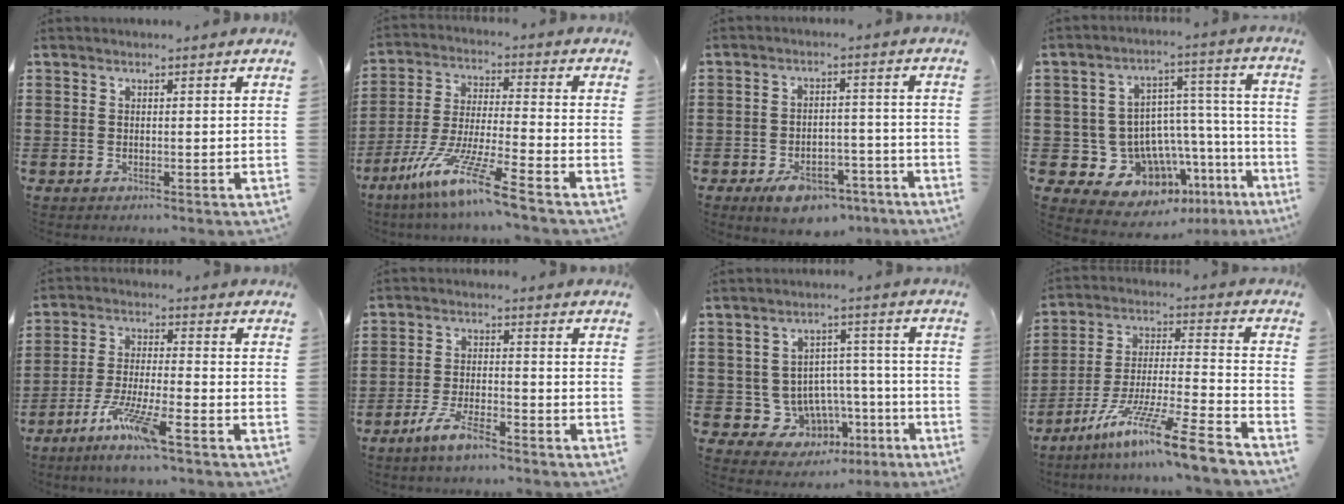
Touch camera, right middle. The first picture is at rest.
{"total": 11.5, "force": [-8.6, -0.1, 7.7], "torque": [-0.164, -0.007, -0.170]}
{"total": 6.0, "force": [-4.6, 2.7, 2.7], "torque": [-0.053, 0.014, -0.085]}
{"total": 9.8, "force": [-6.2, 7.2, 2.4], "torque": [-0.061, 0.000, -0.105]}
{"total": 7.8, "force": [-5.5, 0.5, 5.6], "torque": [-0.111, -0.009, -0.103]}
{"total": 5.6, "force": [-4.2, 1.0, 3.5], "torque": [-0.076, -0.004, -0.081]}
{"total": 6.7, "force": [-2.4, 6.1, 1.5], "torque": [-0.042, 0.006, -0.033]}
{"total": 12.9, "force": [-10.0, -0.2, 8.1], "torque": [-0.140, 0.012, -0.189]}